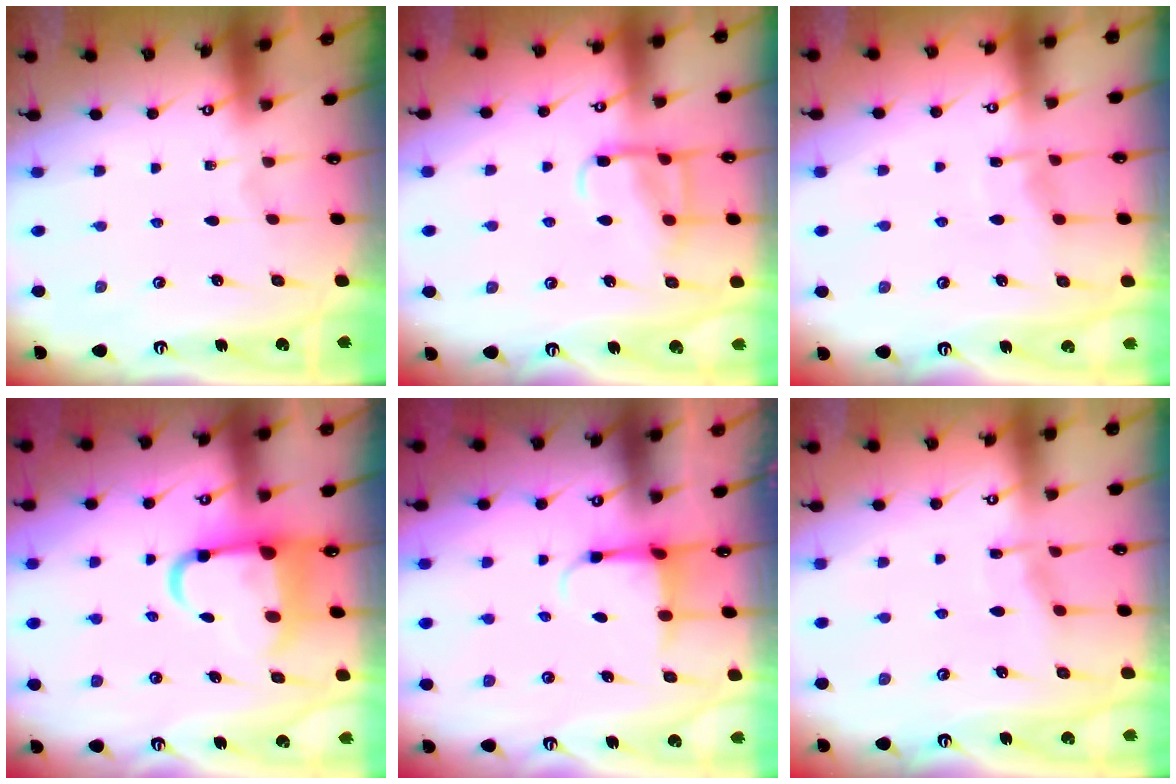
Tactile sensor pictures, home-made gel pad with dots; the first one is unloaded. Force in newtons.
{"total": 10.9, "press": 10.9, "slide": 1.0}
{"total": 6.0, "press": 5.9, "slide": 0.7}
{"total": 9.0, "press": 8.7, "slide": 2.4}
{"total": 3.9, "press": 3.7, "slide": 1.4}
{"total": 5.0, "press": 4.9, "slide": 0.3}